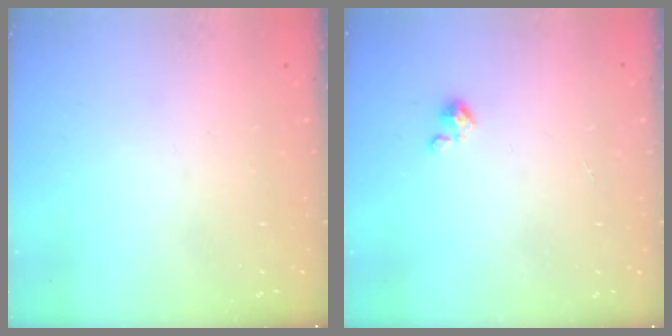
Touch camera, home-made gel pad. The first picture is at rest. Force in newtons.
{"total": 2.2, "press": 2.1, "slide": 0.3}